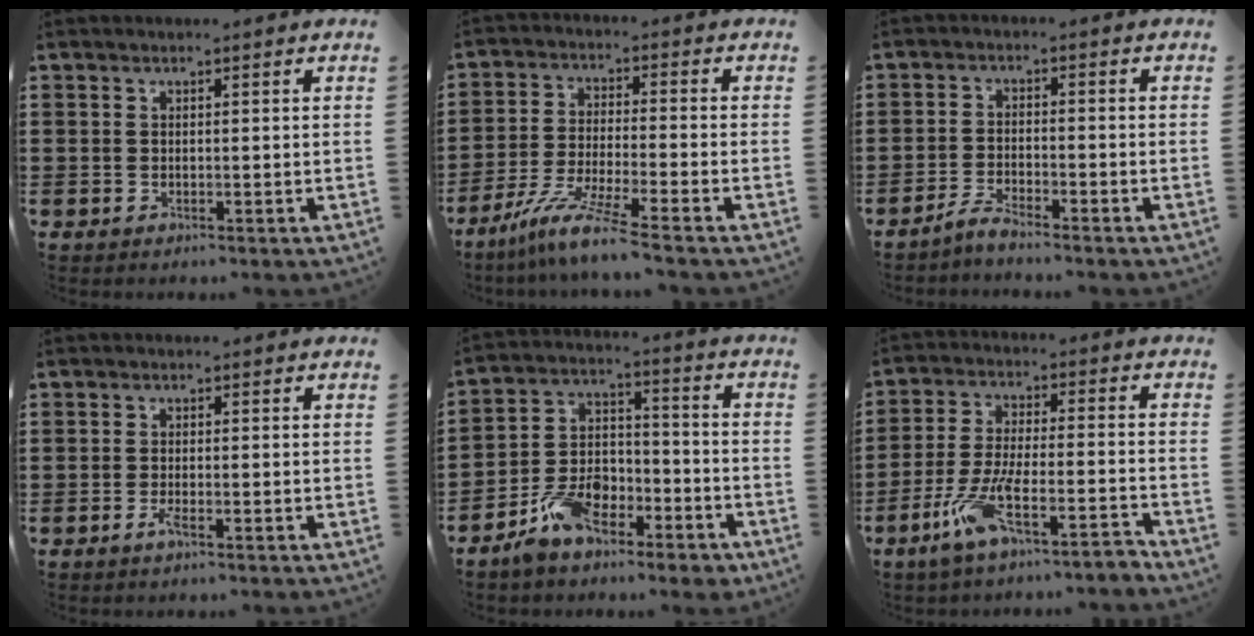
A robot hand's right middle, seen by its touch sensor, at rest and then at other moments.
{"total": 7.6, "force": [-6.0, -0.3, 4.6], "torque": [-0.099, -0.018, -0.118]}
{"total": 2.9, "force": [-2.6, 0.0, 1.1], "torque": [-0.034, 0.001, -0.056]}
{"total": 1.6, "force": [-0.9, 0.2, 1.3], "torque": [-0.031, -0.004, -0.018]}
{"total": 8.5, "force": [-6.2, 4.3, 4.0], "torque": [-0.095, 0.017, -0.121]}
{"total": 8.0, "force": [-5.9, 0.9, 5.3], "torque": [-0.119, -0.006, -0.117]}